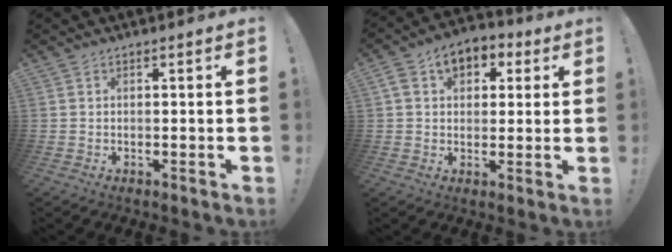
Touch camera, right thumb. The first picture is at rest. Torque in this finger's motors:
{"motor_torque": [0.88, 0.88, 0.45, 0.44, 0.00]}